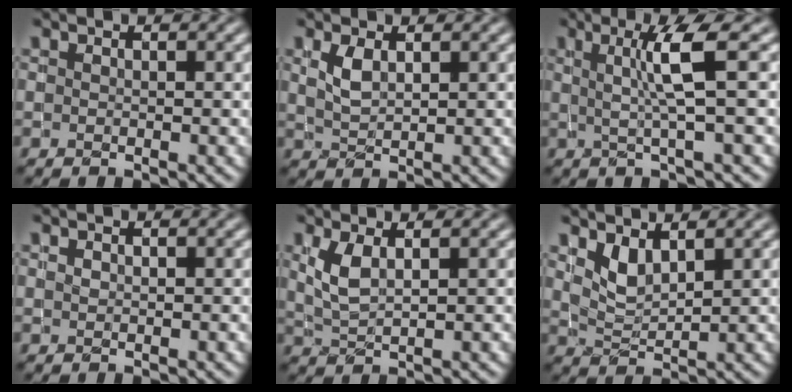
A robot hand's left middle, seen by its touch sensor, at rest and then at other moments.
{"total": 1.9, "force": [0.6, 0.9, 1.6], "torque": [-0.040, 0.001, 0.017]}
{"total": 3.9, "force": [0.5, 0.3, 3.9], "torque": [-0.071, -0.002, 0.010]}
{"total": 0.0}
{"total": 2.6, "force": [0.8, 1.1, 2.2], "torque": [-0.056, -0.001, 0.022]}
{"total": 2.2, "force": [1.3, 0.9, 1.5], "torque": [-0.036, -0.012, 0.032]}